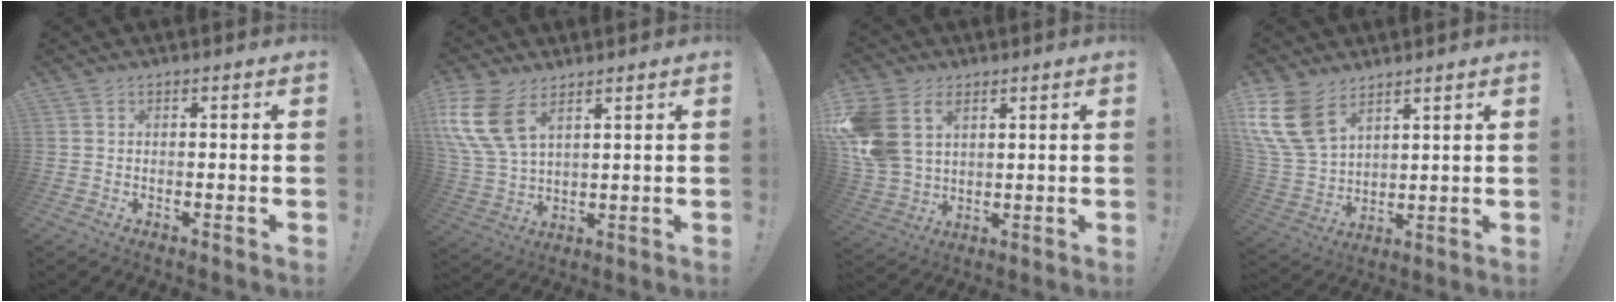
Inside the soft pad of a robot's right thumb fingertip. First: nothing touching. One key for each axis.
{"total": 12.9, "fx": 6.7, "fy": 7.1, "fz": 8.5, "tx": -0.191, "ty": -0.026, "tz": 0.127}
{"total": 13.2, "fx": 5.4, "fy": 9.6, "fz": 7.3, "tx": -0.160, "ty": -0.026, "tz": 0.108}
{"total": 14.6, "fx": 8.4, "fy": 8.8, "fz": 7.9, "tx": -0.178, "ty": -0.043, "tz": 0.166}